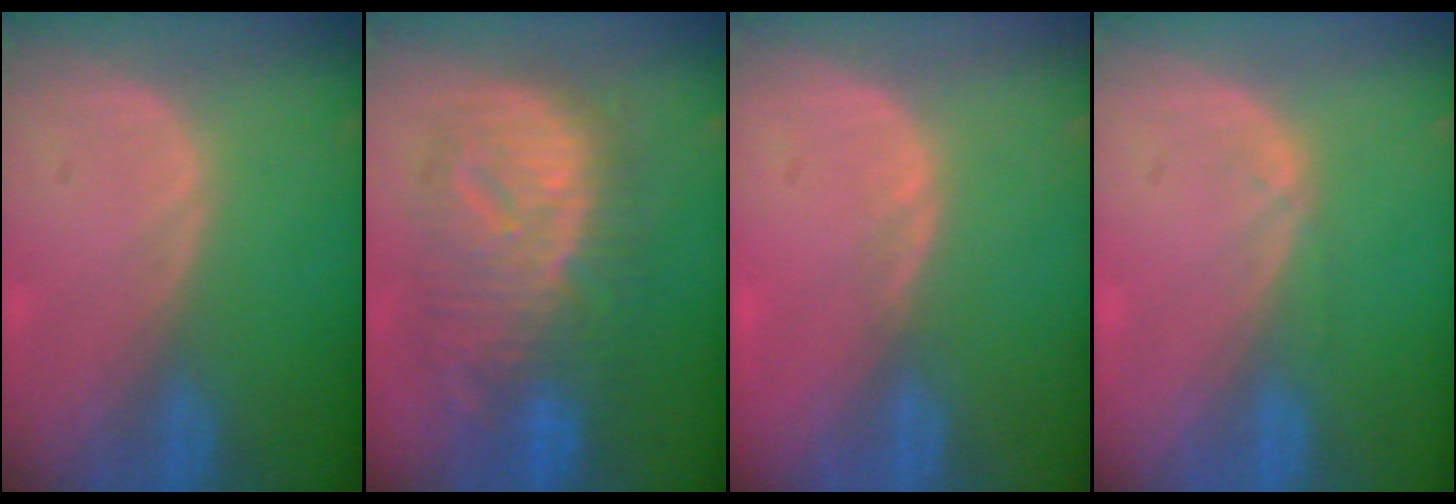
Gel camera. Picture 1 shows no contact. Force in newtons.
{"total": 12.0, "press": 11.9, "slide": 1.3}
{"total": 0.7, "press": 0.7, "slide": 0.2}
{"total": 0.9, "press": 0.8, "slide": 0.2}